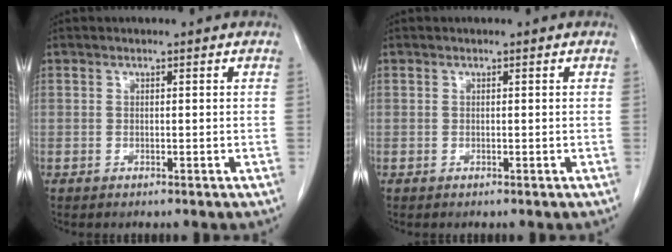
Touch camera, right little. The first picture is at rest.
{"total": 0.0}